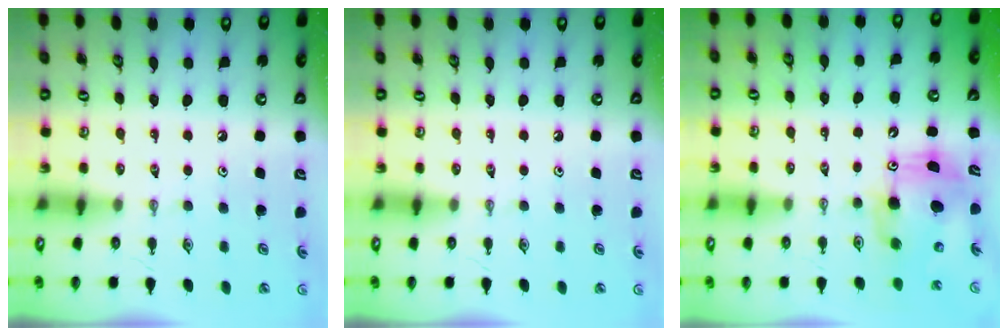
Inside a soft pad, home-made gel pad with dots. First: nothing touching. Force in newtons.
{"total": 0.0}
{"total": 8.9, "press": 8.7, "slide": 1.8}